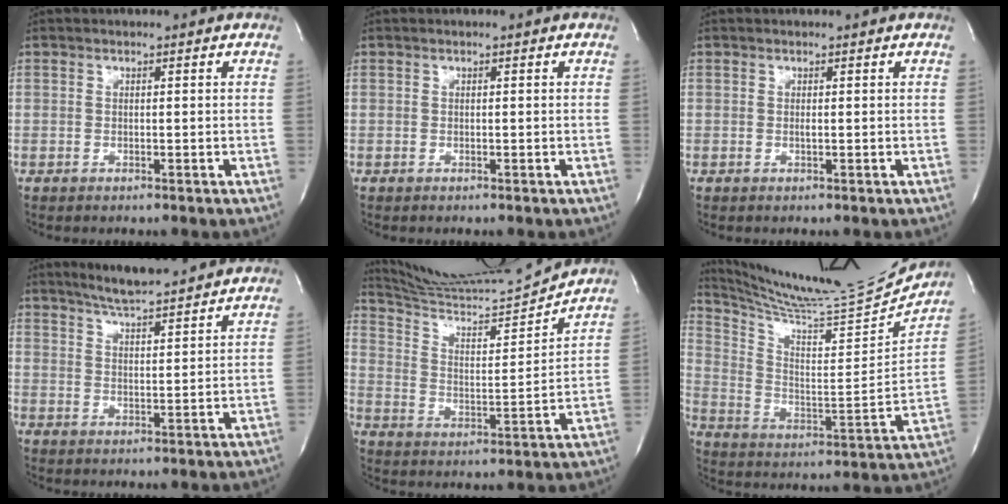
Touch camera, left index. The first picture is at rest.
{"total": 0.0}
{"total": 0.7, "force": [0.4, 0.1, 0.6], "torque": [-0.015, 0.005, 0.006]}
{"total": 10.0, "force": [9.1, 0.5, 3.9], "torque": [-0.071, 0.010, 0.141]}
{"total": 16.2, "force": [15.5, -1.6, 4.2], "torque": [-0.088, -0.036, 0.255]}
{"total": 23.2, "force": [21.8, 0.3, 8.0], "torque": [-0.154, -0.084, 0.324]}